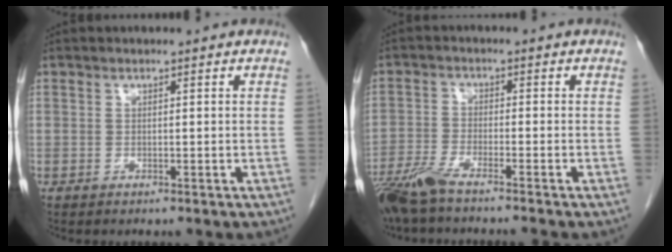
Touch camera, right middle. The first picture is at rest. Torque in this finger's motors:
{"motor_torque": [0.61, -0.55, 0.18, 0.05]}